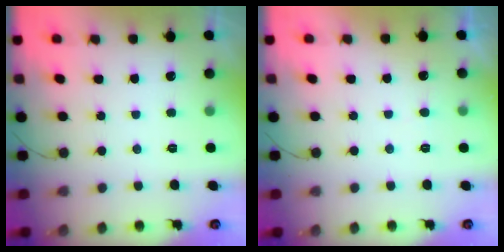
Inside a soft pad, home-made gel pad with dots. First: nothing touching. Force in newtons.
{"total": 3.3, "press": 3.3, "slide": 0.2}